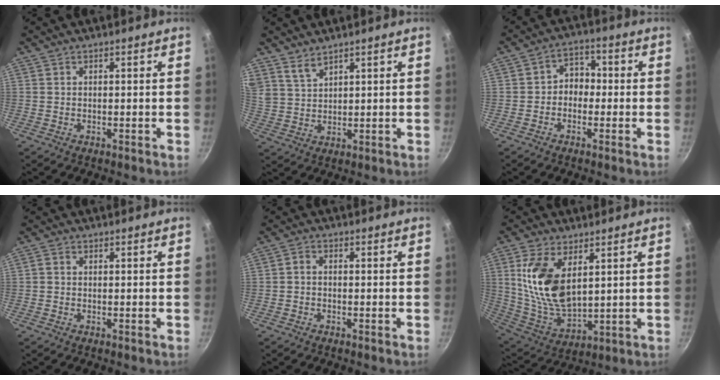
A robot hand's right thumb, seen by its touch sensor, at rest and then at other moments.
{"total": 4.1, "force": [3.4, 1.5, 1.7], "torque": [-0.032, -0.015, 0.076]}
{"total": 5.2, "force": [-0.7, 4.2, 2.9], "torque": [-0.005, 0.021, -0.024]}
{"total": 0.7, "force": [-0.2, 0.6, 0.4], "torque": [-0.007, 0.004, -0.004]}
{"total": 1.6, "force": [-0.7, 1.0, 1.0], "torque": [-0.021, 0.011, -0.018]}
{"total": 15.3, "force": [4.6, 8.2, 12.1], "torque": [-0.228, -0.036, 0.102]}